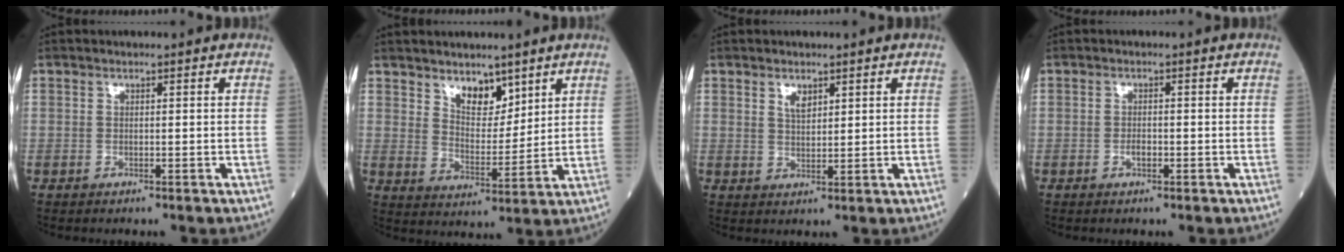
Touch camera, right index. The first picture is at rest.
{"total": 6.0, "force": [4.3, 2.9, 2.9], "torque": [-0.044, -0.011, 0.081]}
{"total": 2.3, "force": [1.4, 1.1, 1.4], "torque": [-0.026, -0.001, 0.030]}
{"total": 1.4, "force": [-0.5, 0.6, 1.1], "torque": [-0.022, 0.001, -0.009]}